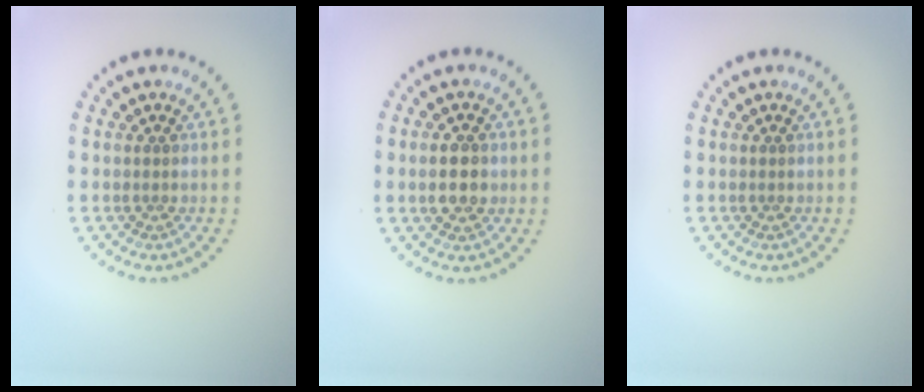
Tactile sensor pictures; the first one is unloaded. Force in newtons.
{"total": 3.0, "press": 3.0, "slide": 0.1}
{"total": 0.0}